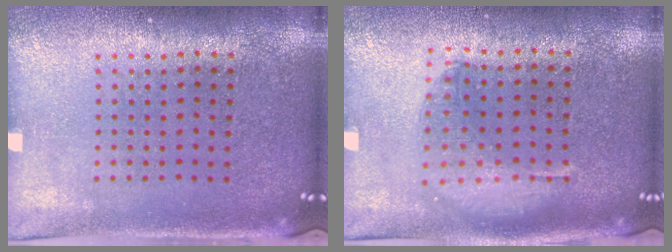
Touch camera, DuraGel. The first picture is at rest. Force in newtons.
{"total": 1.4, "press": 1.3, "slide": 0.5}